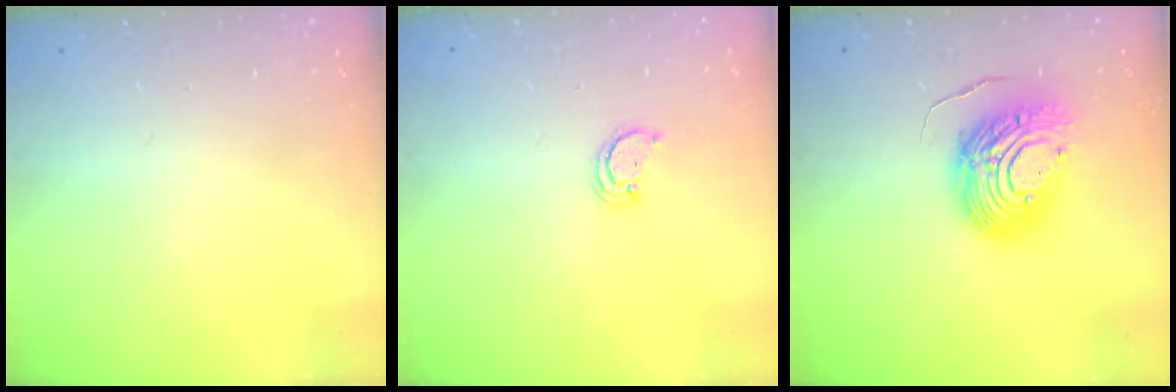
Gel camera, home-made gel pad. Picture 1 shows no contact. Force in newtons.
{"total": 2.2, "press": 2.2, "slide": 0.1}
{"total": 13.5, "press": 13.4, "slide": 1.7}